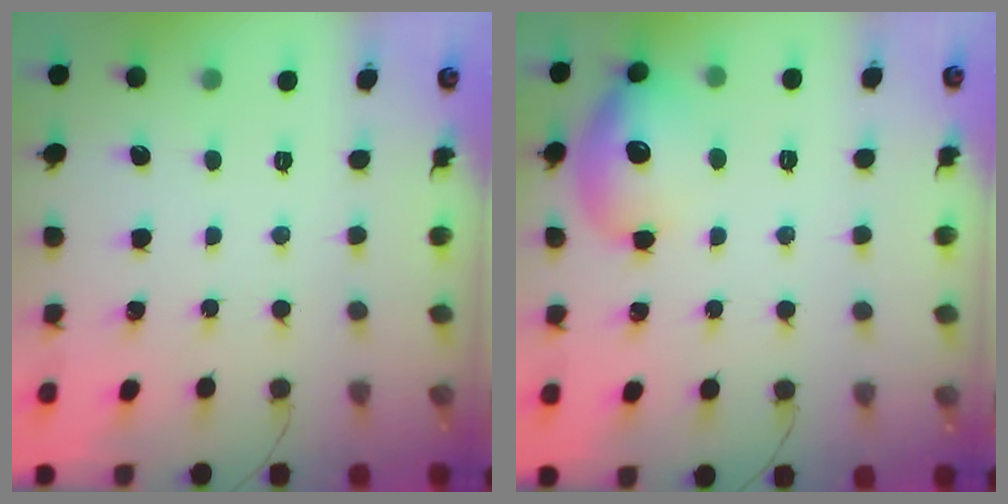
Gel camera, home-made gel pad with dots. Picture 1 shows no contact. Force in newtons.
{"total": 13.4, "press": 12.5, "slide": 5.0}